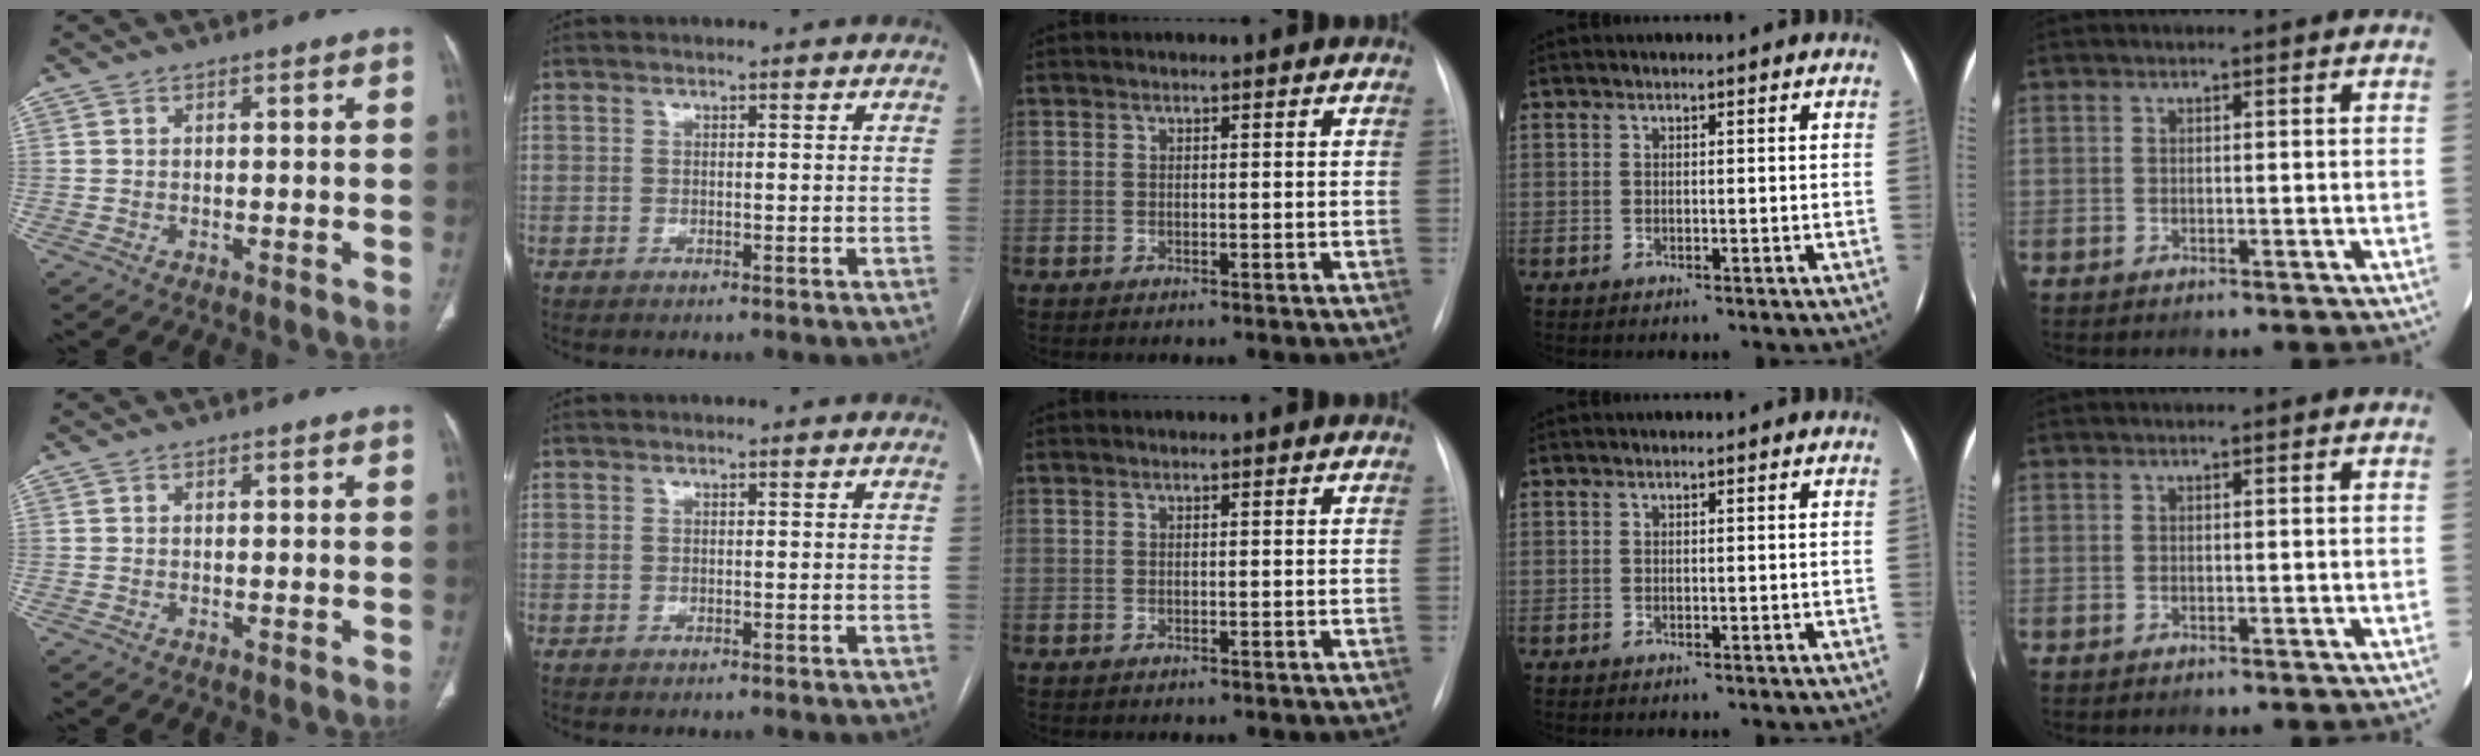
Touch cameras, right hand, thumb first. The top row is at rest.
{}